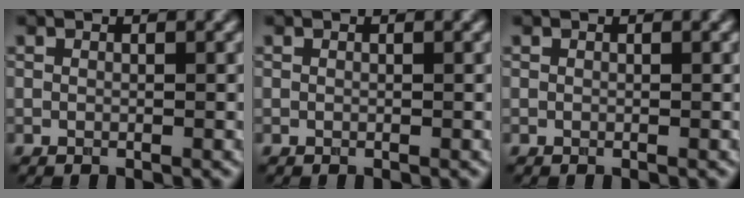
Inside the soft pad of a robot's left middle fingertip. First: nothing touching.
{"total": 0.0}
{"total": 0.0}